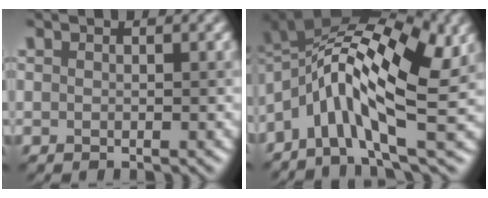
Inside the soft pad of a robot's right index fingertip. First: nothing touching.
{"total": 12.4, "force": [0.4, 4.8, 11.4], "torque": [-0.210, 0.019, 0.008]}